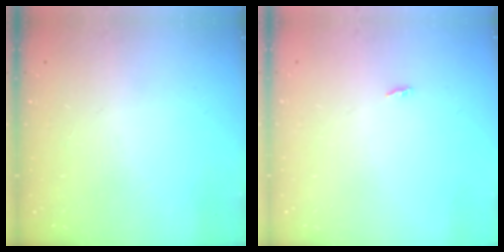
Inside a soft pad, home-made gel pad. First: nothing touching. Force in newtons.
{"total": 1.8, "press": 1.8, "slide": 0.2}